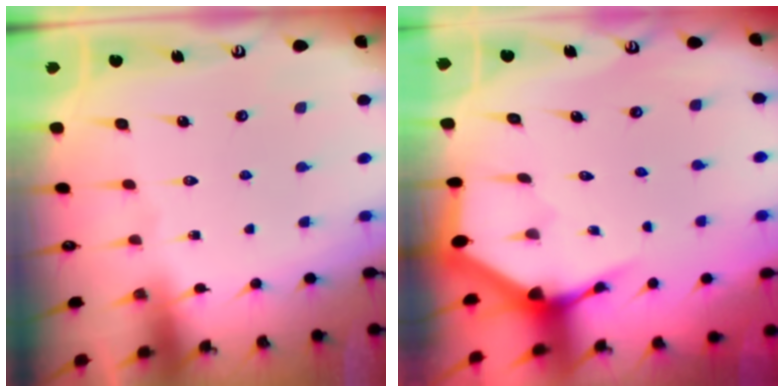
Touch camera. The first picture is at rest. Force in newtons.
{"total": 3.6, "press": 3.6, "slide": 0.5}